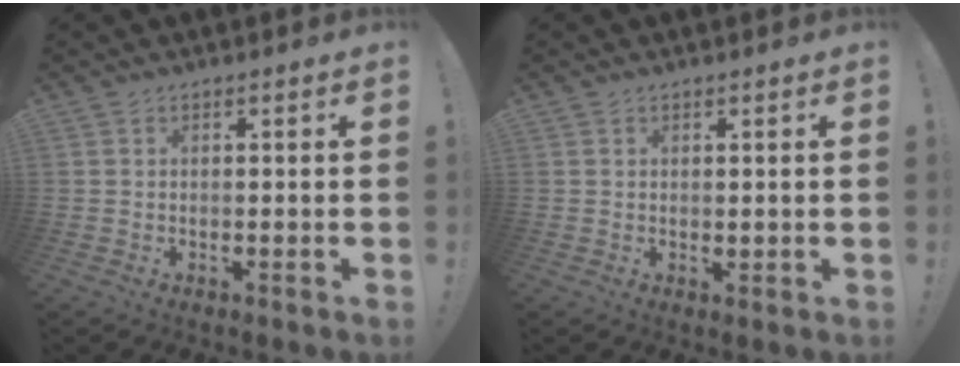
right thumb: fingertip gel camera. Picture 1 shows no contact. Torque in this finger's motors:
{"motor_torque": [0.10, 0.01, -0.04, 0.16, -0.01]}